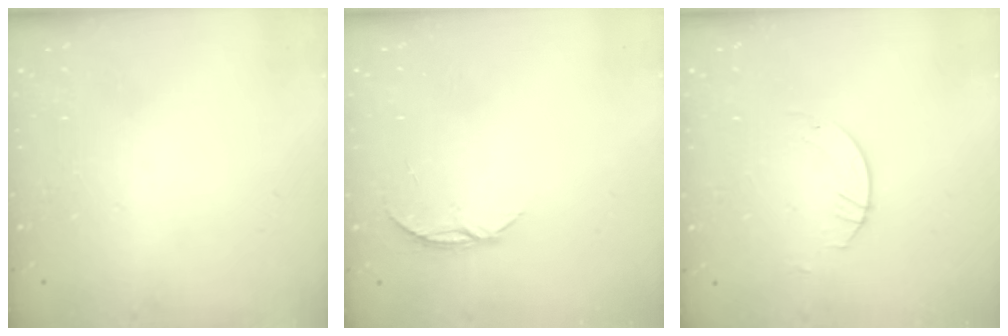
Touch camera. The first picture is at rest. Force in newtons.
{"total": 4.3, "press": 4.3, "slide": 0.5}
{"total": 1.1, "press": 1.1, "slide": 0.1}